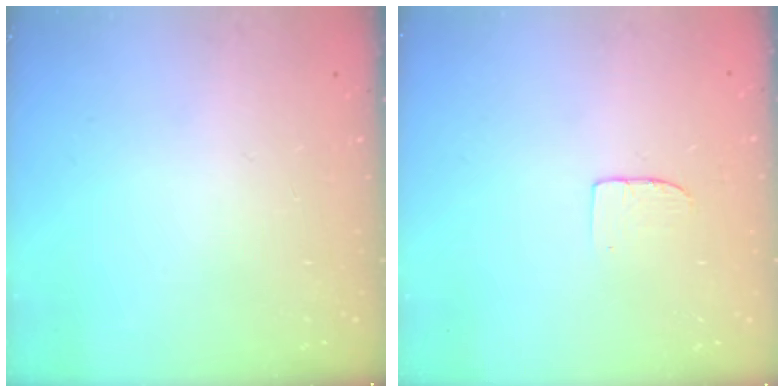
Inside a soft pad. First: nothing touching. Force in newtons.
{"total": 3.7, "press": 3.7, "slide": 0.3}